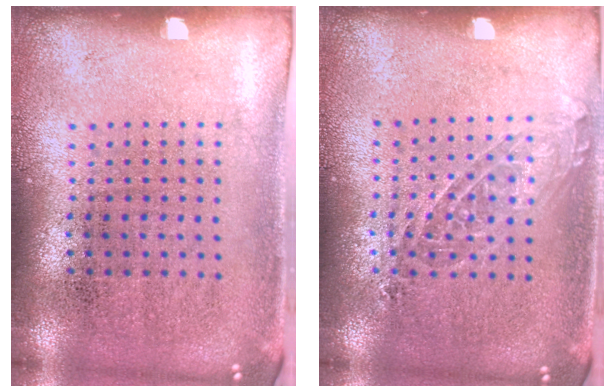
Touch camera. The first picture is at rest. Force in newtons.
{"total": 1.3, "press": 1.1, "slide": 0.5}